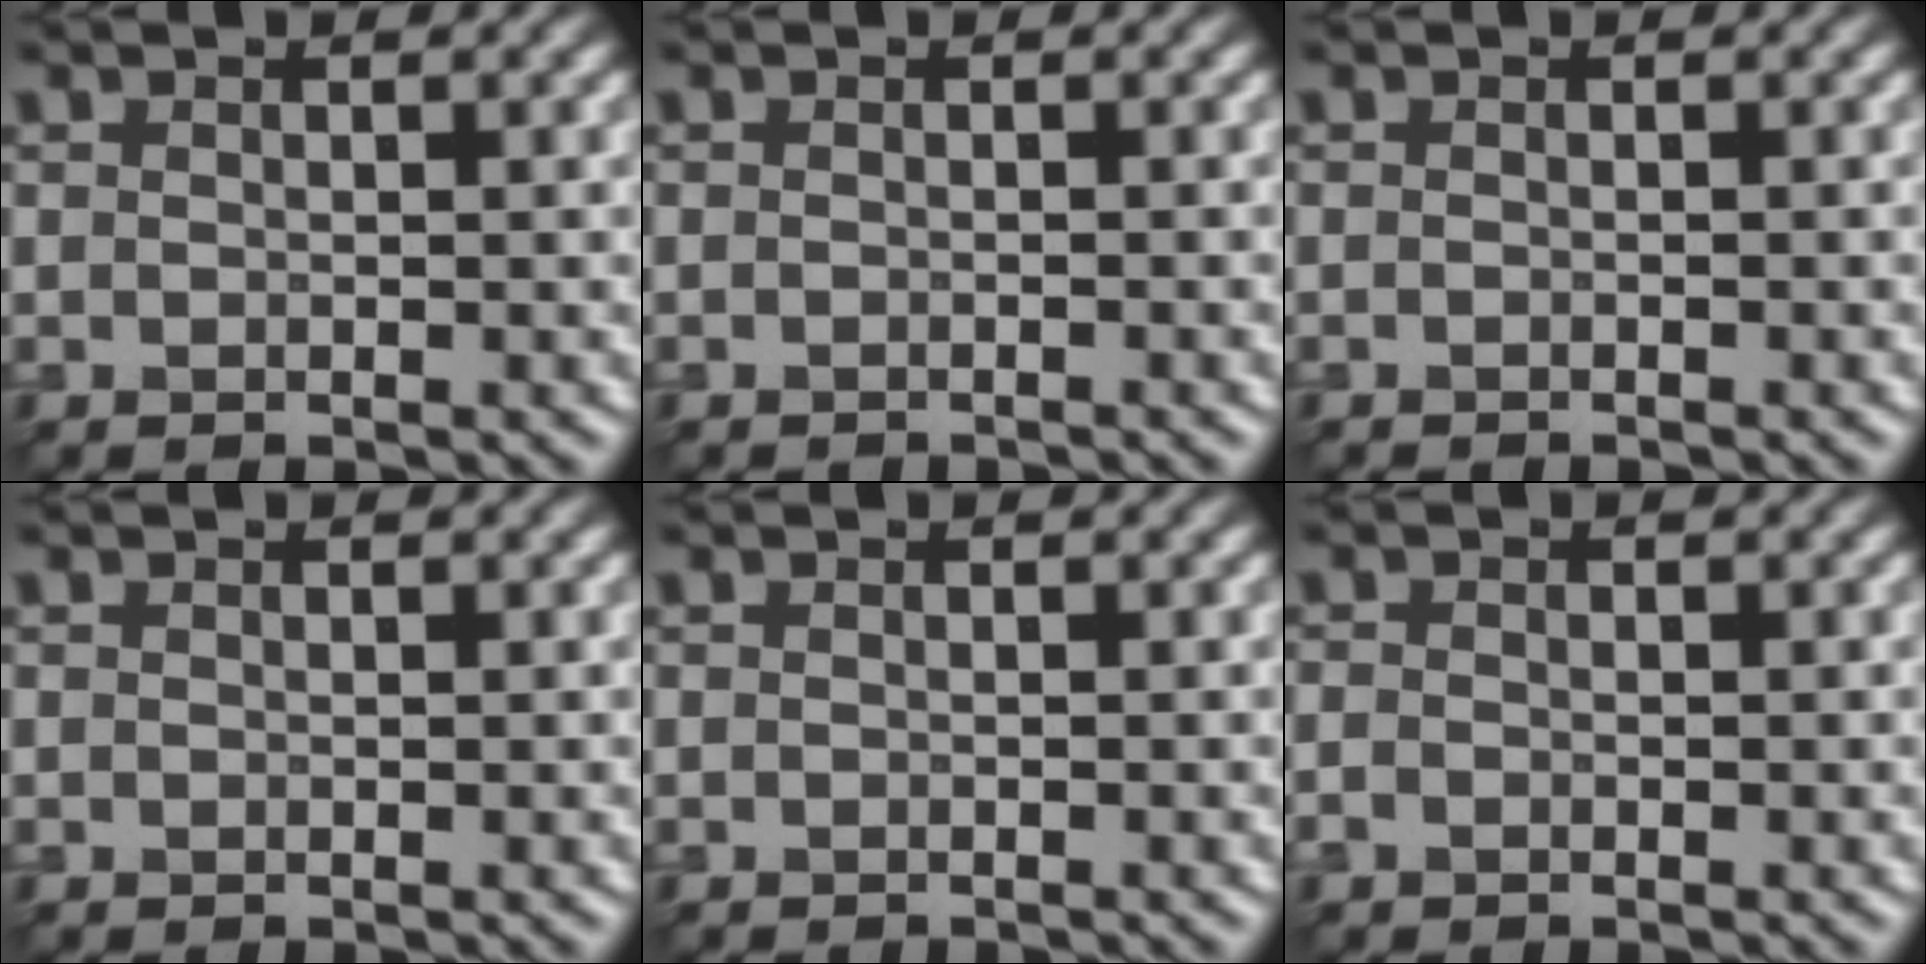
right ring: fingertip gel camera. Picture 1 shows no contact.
{"total": 1.3, "force": [-1.3, 0.1, 0.2], "torque": [0.003, -0.006, -0.019]}
{"total": 0.9, "force": [-0.9, 0.0, 0.1], "torque": [0.000, -0.006, -0.014]}
{"total": 0.0}
{"total": 0.6, "force": [-0.6, 0.0, 0.1], "torque": [0.002, -0.004, -0.010]}
{"total": 1.0, "force": [-0.6, 0.6, 0.4], "torque": [-0.007, -0.001, -0.013]}